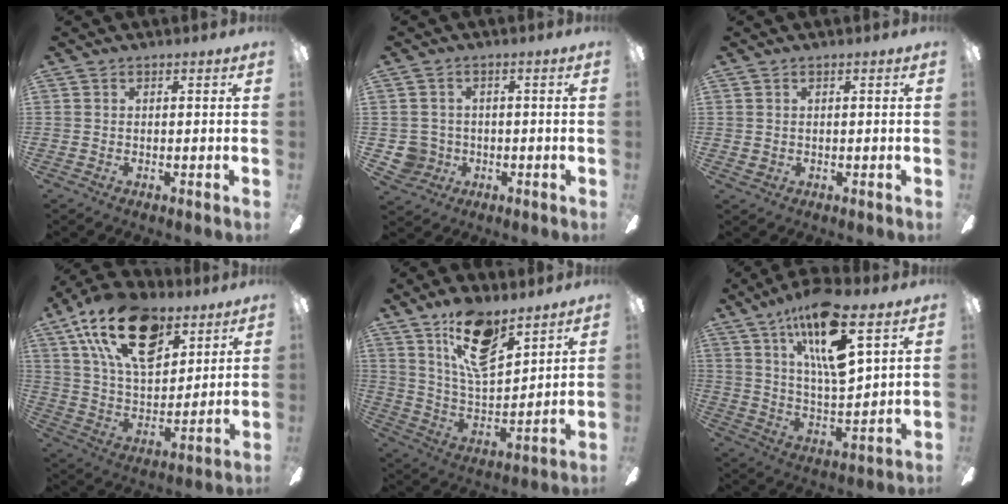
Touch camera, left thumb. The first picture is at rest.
{"total": 4.9, "force": [-0.5, 4.8, 0.8], "torque": [-0.039, 0.010, -0.008]}
{"total": 0.9, "force": [0.5, 0.7, 0.5], "torque": [-0.009, 0.005, 0.008]}
{"total": 22.4, "force": [12.2, 11.9, 14.5], "torque": [-0.263, -0.048, 0.214]}
{"total": 16.9, "force": [10.9, 6.6, 11.1], "torque": [-0.197, -0.043, 0.190]}
{"total": 18.1, "force": [10.5, 5.1, 13.8], "torque": [-0.254, -0.044, 0.170]}